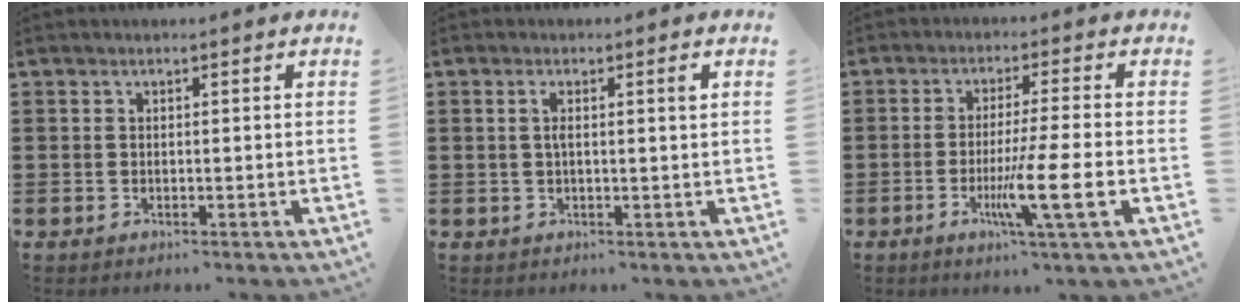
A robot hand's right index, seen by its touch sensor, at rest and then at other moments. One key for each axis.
{"total": 2.3, "fx": 0.5, "fy": 0.0, "fz": 2.2, "tx": -0.044, "ty": 0.000, "tz": 0.004}
{"total": 9.2, "fx": -2.7, "fy": -0.2, "fz": 8.8, "tx": -0.159, "ty": -0.021, "tz": -0.047}